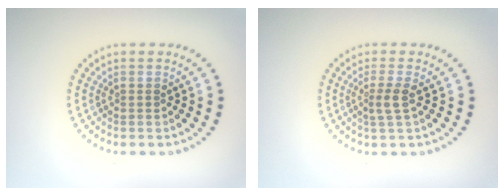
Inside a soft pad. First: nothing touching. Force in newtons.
{"total": 1.7, "press": 1.4, "slide": 1.0}